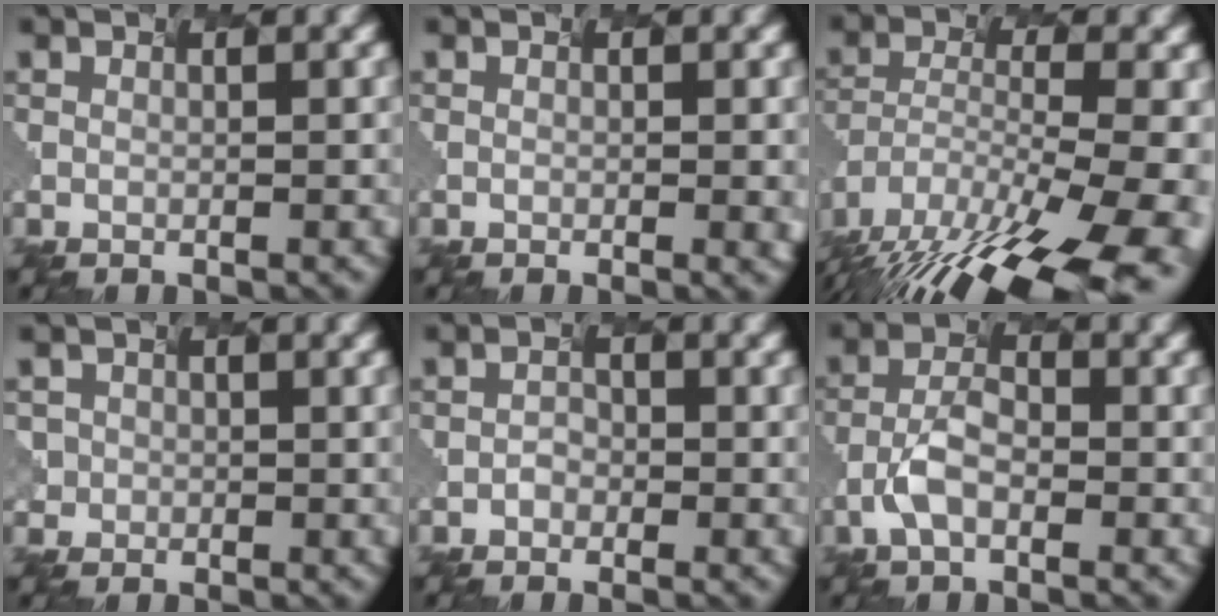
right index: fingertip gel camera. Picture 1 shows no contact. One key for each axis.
{"total": 1.1, "fx": -0.3, "fy": 0.0, "fz": 1.0, "tx": -0.010, "ty": -0.001, "tz": 0.002}
{"total": 18.4, "fx": -13.0, "fy": 6.9, "fz": 11.0, "tx": -0.202, "ty": -0.034, "tz": -0.171}
{"total": 1.8, "fx": 0.2, "fy": 1.7, "fz": -0.1, "tx": 0.002, "ty": -0.003, "tz": 0.009}
{"total": 1.2, "fx": -1.1, "fy": 0.6, "fz": -0.1, "tx": 0.001, "ty": 0.003, "tz": -0.016}
{"total": 3.2, "fx": -2.1, "fy": 1.4, "fz": 2.0, "tx": -0.045, "ty": 0.006, "tz": -0.039}